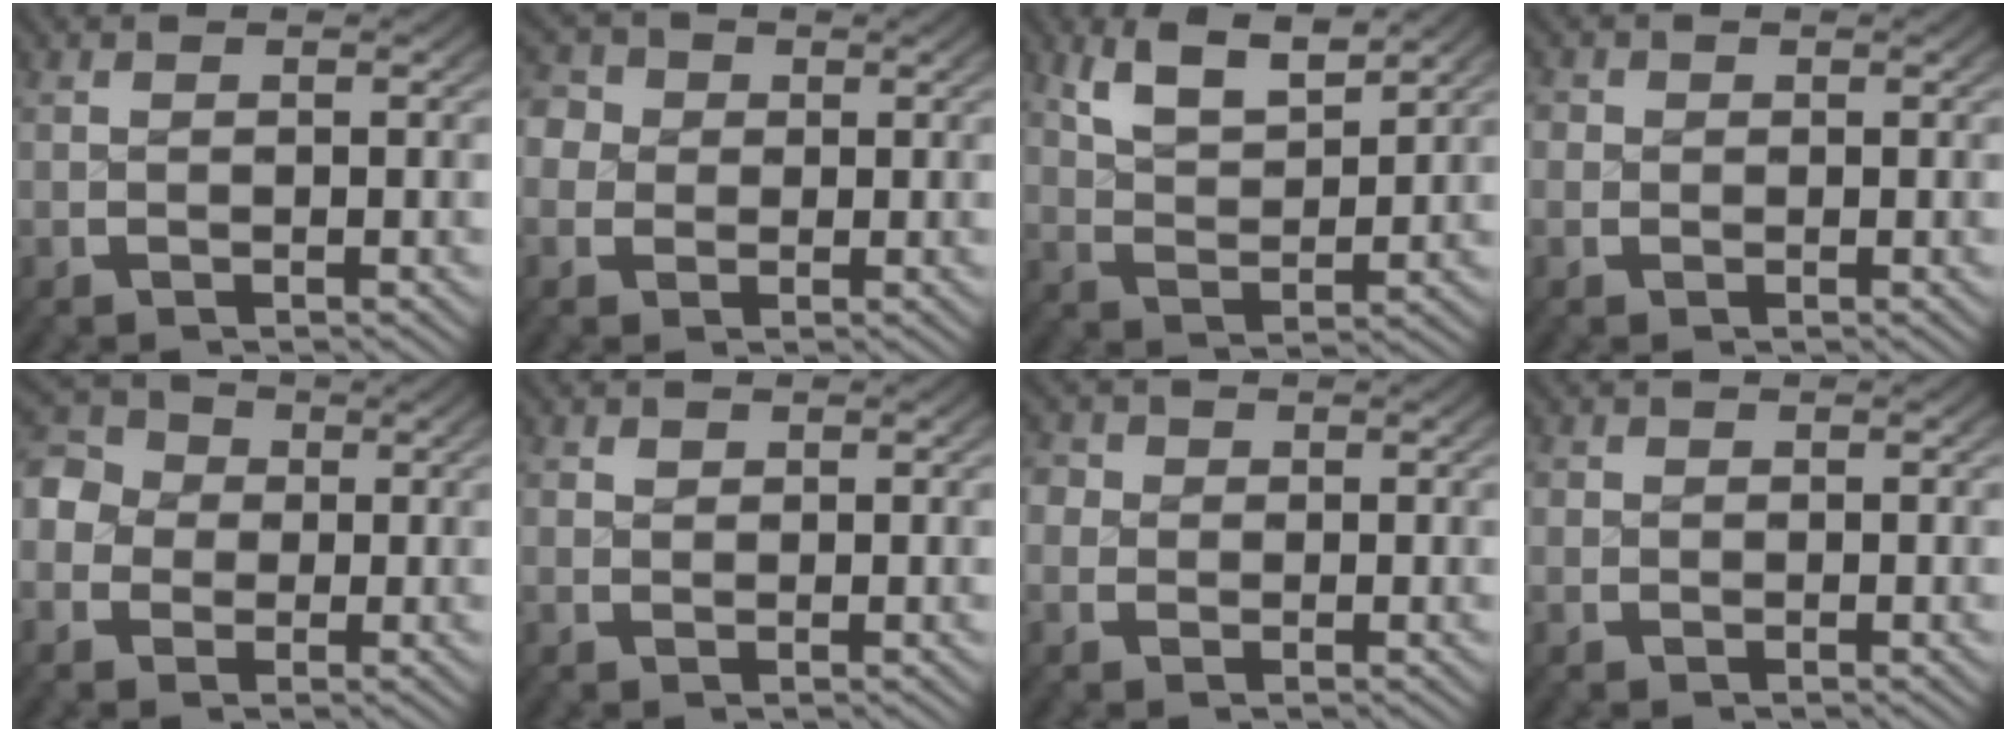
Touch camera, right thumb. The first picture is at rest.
{"total": 4.4, "force": [0.8, 4.0, 1.7], "torque": [-0.047, -0.012, 0.010]}
{"total": 5.6, "force": [4.3, 2.1, 3.1], "torque": [-0.061, -0.001, 0.083]}
{"total": 1.3, "force": [0.0, 1.3, 0.0], "torque": [-0.008, -0.012, -0.001]}
{"total": 6.5, "force": [1.3, 5.5, 3.2], "torque": [-0.064, -0.007, 0.014]}
{"total": 0.8, "force": [0.6, 0.6, -0.1], "torque": [-0.004, -0.011, 0.014]}
{"total": 2.6, "force": [0.3, 2.5, 0.5], "torque": [-0.020, -0.010, 0.000]}
{"total": 0.7, "force": [0.0, 0.7, -0.1], "torque": [-0.002, -0.008, 0.000]}